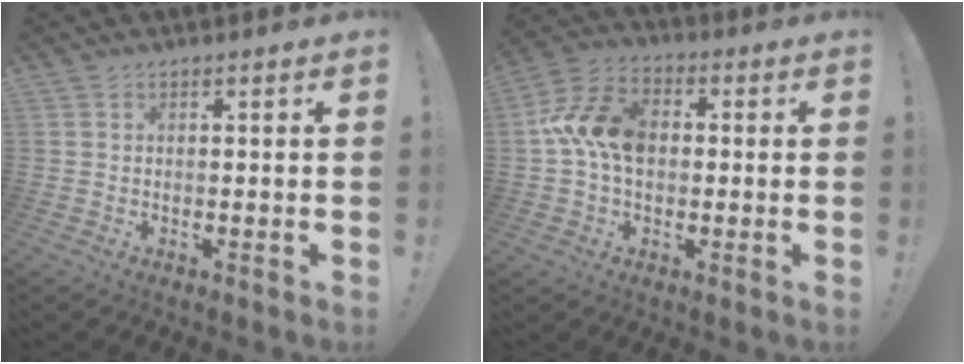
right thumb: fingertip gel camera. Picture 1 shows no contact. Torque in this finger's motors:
{"motor_torque": [1.70, 2.02, 1.19, -0.23, 0.10]}